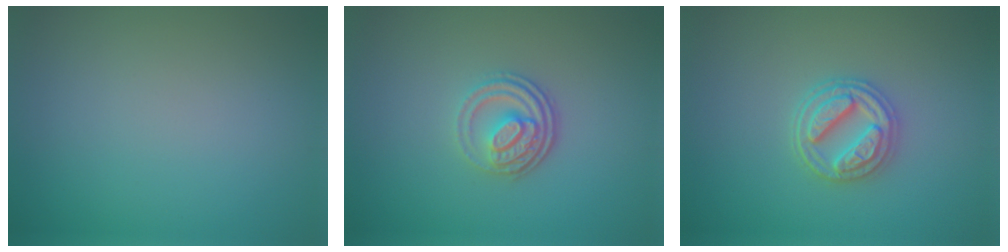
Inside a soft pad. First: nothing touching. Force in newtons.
{"total": 3.6, "press": 2.7, "slide": 2.3}
{"total": 3.6, "press": 3.3, "slide": 1.4}